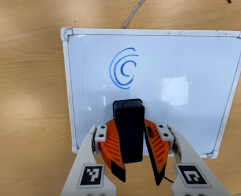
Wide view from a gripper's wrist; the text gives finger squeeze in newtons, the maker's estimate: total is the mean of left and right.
{"total": 12.2, "left": 11.3, "right": 13.2}